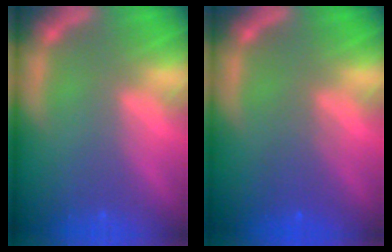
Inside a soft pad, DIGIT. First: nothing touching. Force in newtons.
{"total": 2.5}